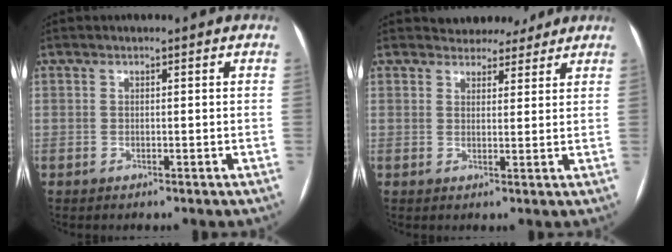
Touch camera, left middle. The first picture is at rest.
{"total": 5.5, "force": [5.0, 2.3, 0.6], "torque": [-0.003, 0.007, 0.062]}